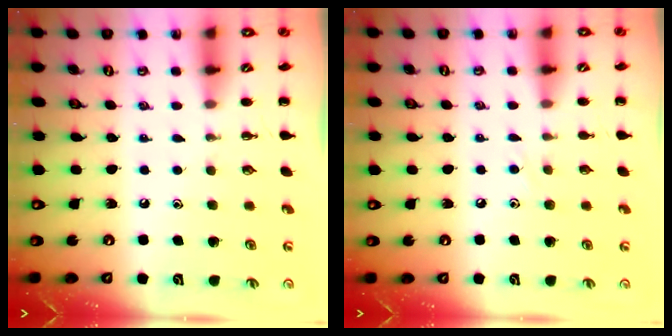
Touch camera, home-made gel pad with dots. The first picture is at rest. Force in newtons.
{"total": 5.0, "press": 4.8, "slide": 1.6}